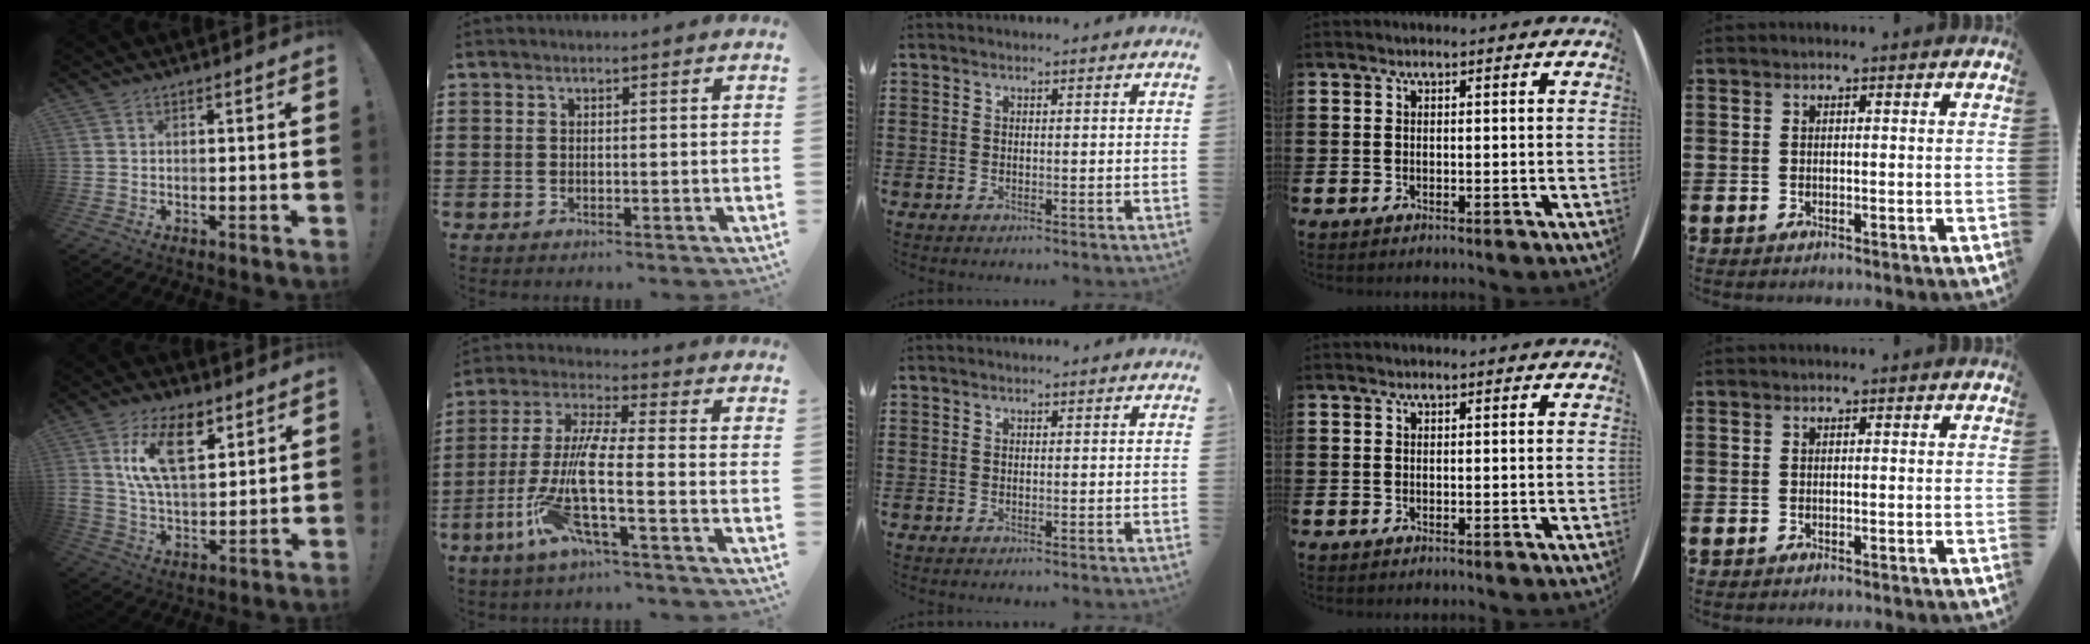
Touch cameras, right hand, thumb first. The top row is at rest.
{"thumb": {"total": 15.4, "force": [7.3, 8.1, 10.9], "torque": [-0.204, -0.019, 0.129]}, "index": {"total": 9.6, "force": [-3.8, 1.3, 8.8], "torque": [-0.199, -0.022, -0.082]}}